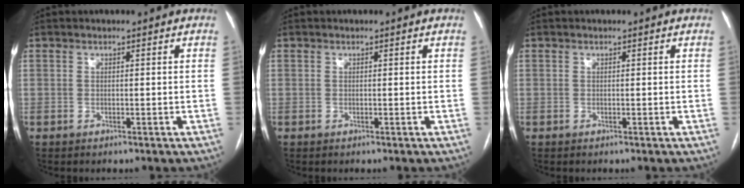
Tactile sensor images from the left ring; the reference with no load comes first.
{"total": 0.0}
{"total": 0.0}